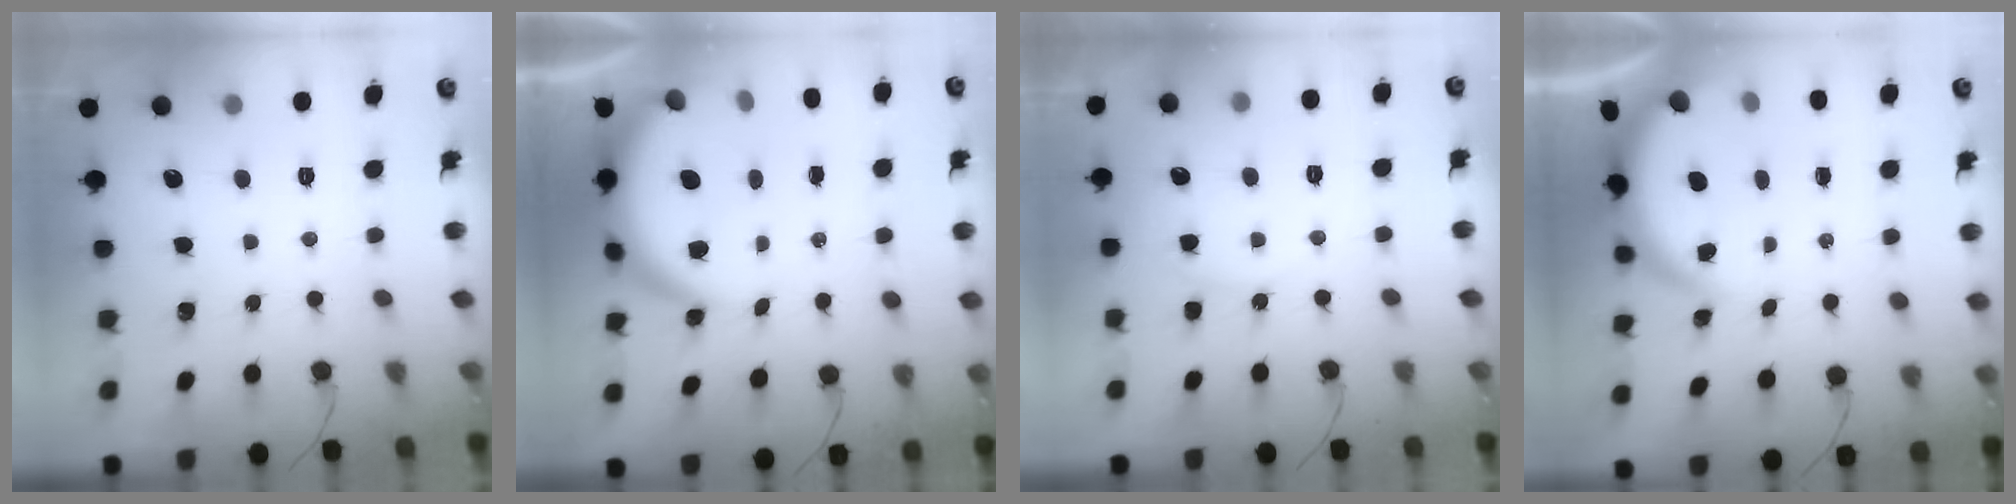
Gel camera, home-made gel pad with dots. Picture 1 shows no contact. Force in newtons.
{"total": 8.4, "press": 8.3, "slide": 1.0}
{"total": 6.2, "press": 6.2, "slide": 0.6}
{"total": 3.7, "press": 3.7, "slide": 0.2}